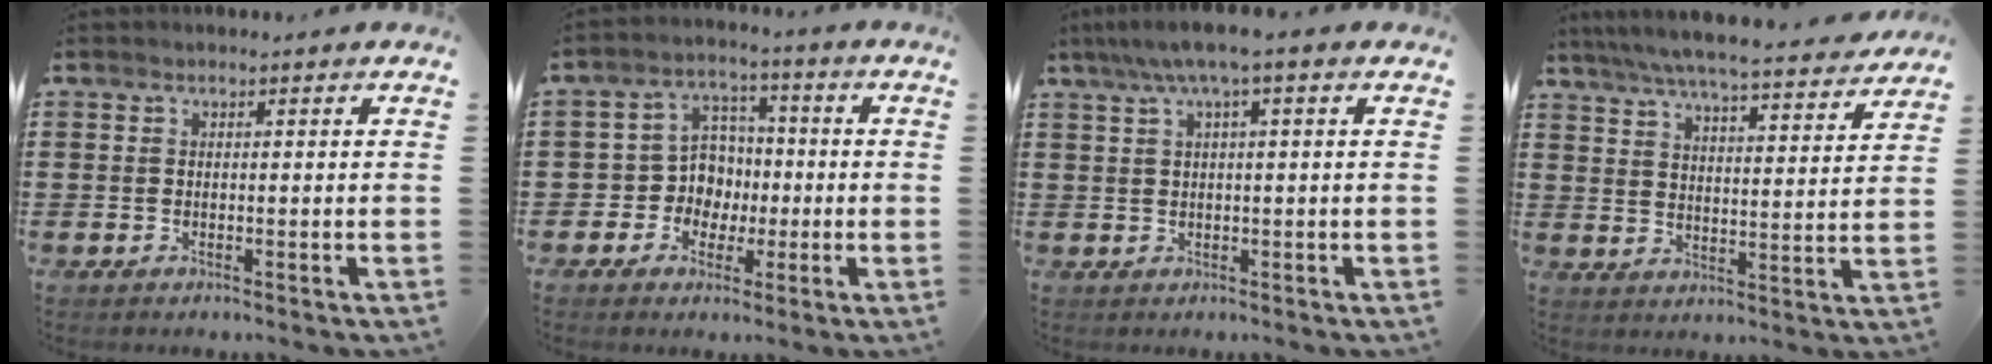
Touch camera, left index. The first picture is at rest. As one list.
[{"total": 6.5, "force": [-0.9, 6.2, 1.6], "torque": [-0.062, 0.009, -0.019]}, {"total": 3.5, "force": [1.1, 0.2, 3.3], "torque": [-0.066, 0.001, 0.015]}, {"total": 6.3, "force": [5.9, -0.4, 2.2], "torque": [-0.068, -0.039, 0.099]}]